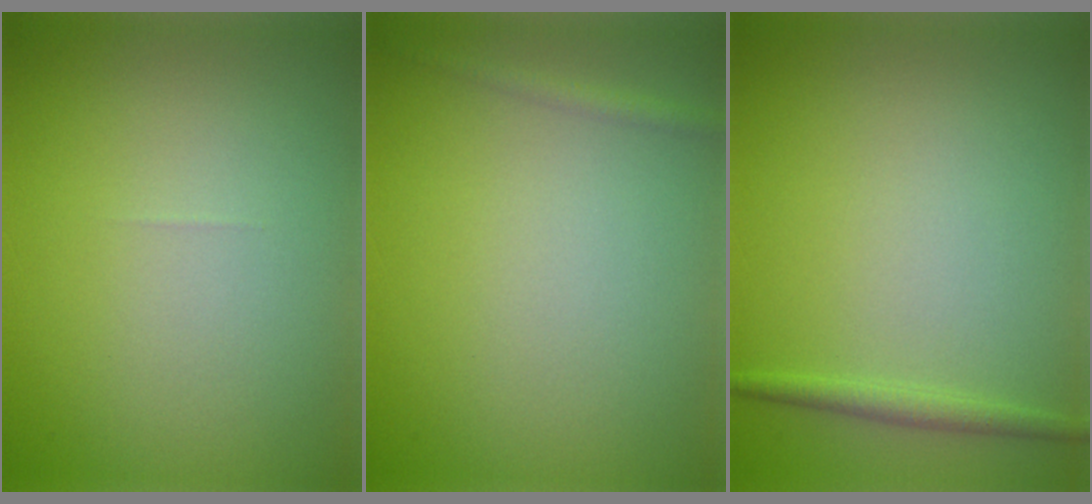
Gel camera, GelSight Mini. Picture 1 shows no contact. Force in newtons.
{"total": 1.1, "press": 1.1, "slide": 0.1}
{"total": 1.3, "press": 1.3, "slide": 0.1}